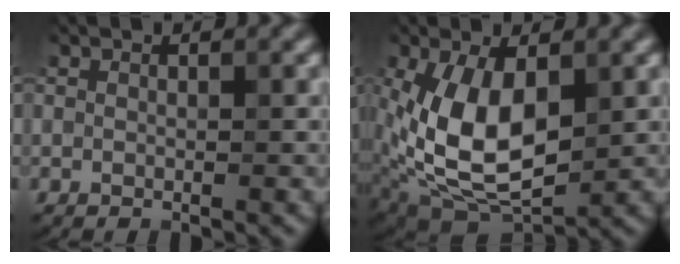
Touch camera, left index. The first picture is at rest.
{"total": 9.9, "force": [0.2, 5.5, 8.3], "torque": [-0.177, -0.003, 0.004]}